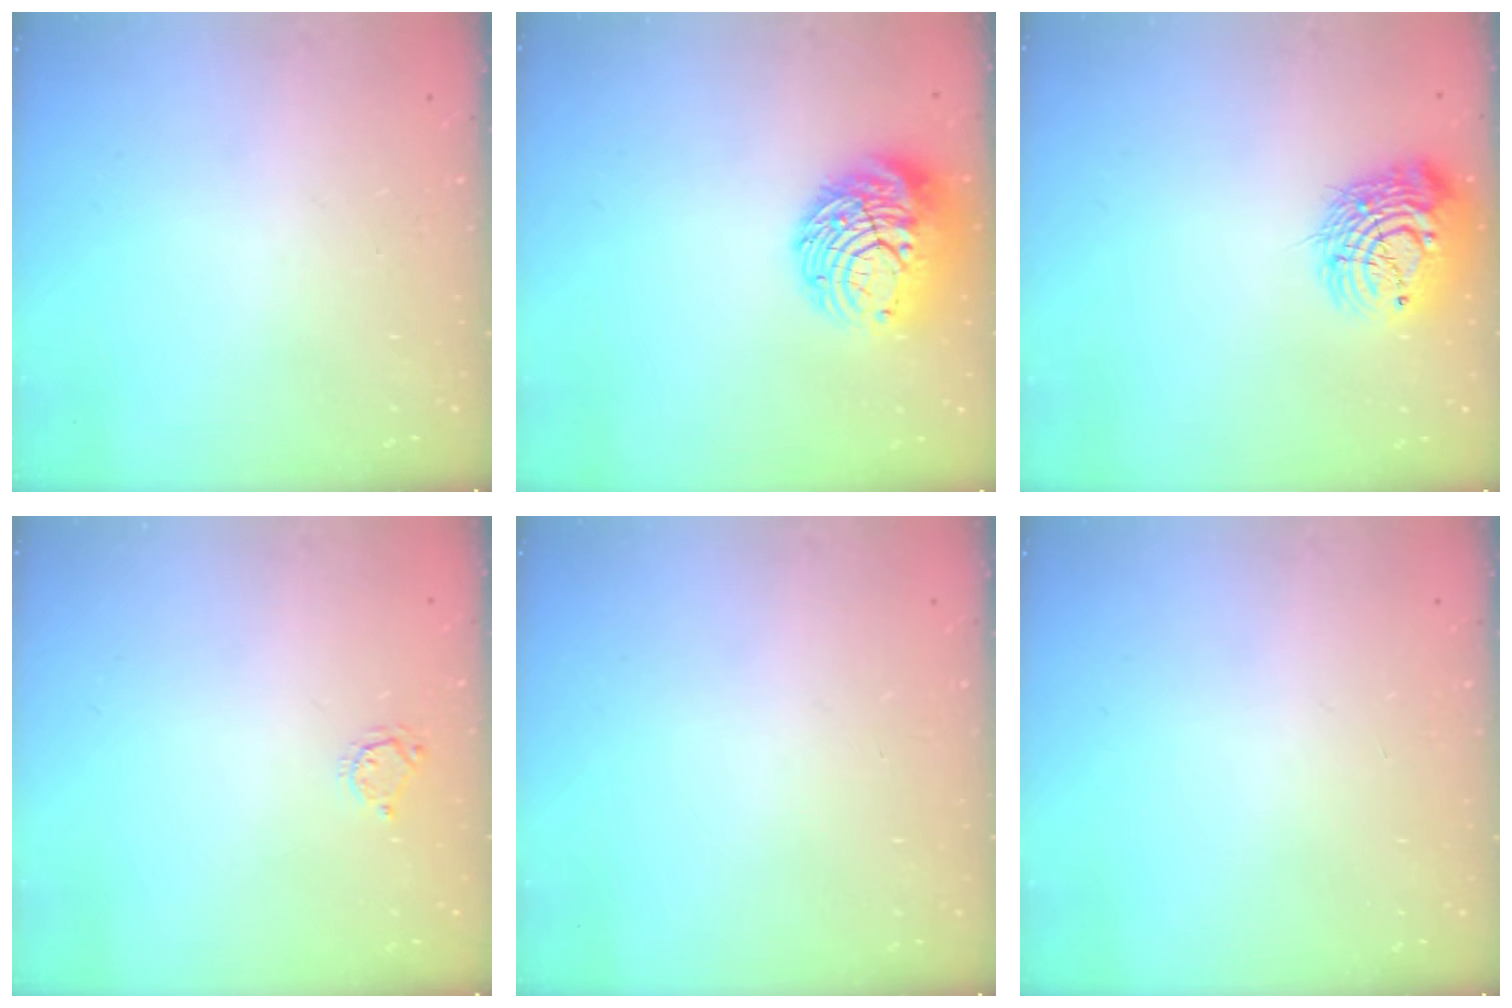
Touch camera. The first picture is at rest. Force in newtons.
{"total": 13.3, "press": 13.2, "slide": 1.4}
{"total": 12.5, "press": 12.4, "slide": 1.4}
{"total": 3.4, "press": 3.3, "slide": 0.3}
{"total": 0.0}
{"total": 0.0}